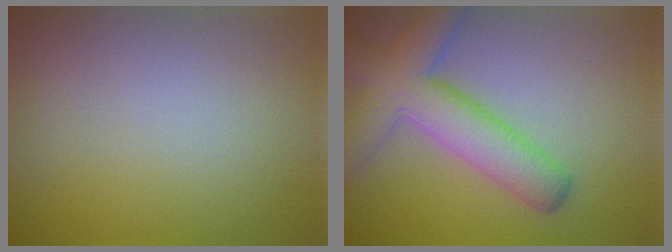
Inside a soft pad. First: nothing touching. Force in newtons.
{"total": 7.2, "press": 7.2, "slide": 0.3}